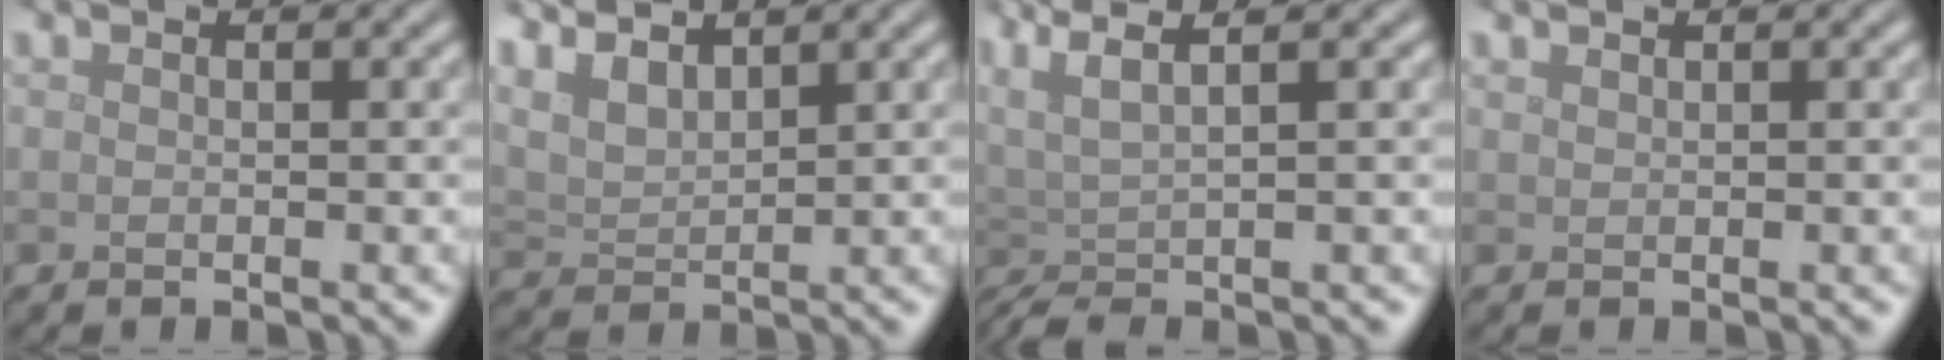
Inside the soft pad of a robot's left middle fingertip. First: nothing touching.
{"total": 4.6, "force": [3.8, 1.5, 2.1], "torque": [-0.049, 0.011, 0.064]}
{"total": 5.4, "force": [2.0, 1.2, 4.9], "torque": [-0.087, 0.015, 0.029]}
{"total": 0.5, "force": [0.5, 0.1, 0.1], "torque": [-0.001, 0.000, 0.012]}